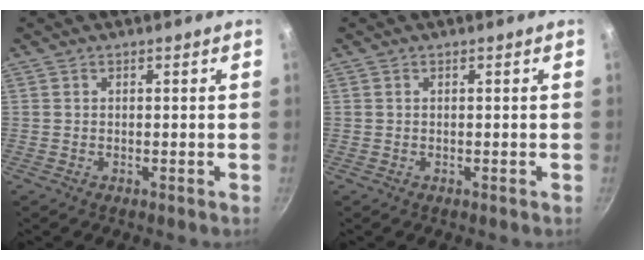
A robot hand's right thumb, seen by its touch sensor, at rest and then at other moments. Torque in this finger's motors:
{"motor_torque": [-0.19, 0.55, -0.47, 0.33, 0.00]}